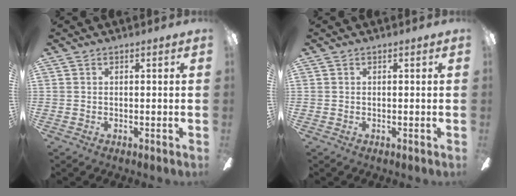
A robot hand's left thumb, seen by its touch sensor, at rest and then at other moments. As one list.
[{"total": 0.0}]